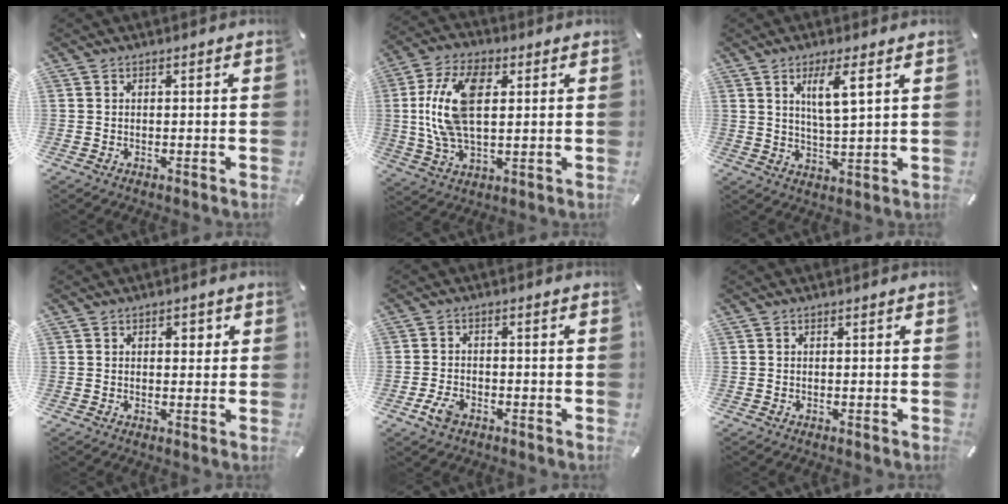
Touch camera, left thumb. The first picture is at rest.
{"total": 15.1, "force": [2.7, 8.5, 12.2], "torque": [-0.271, 0.005, 0.045]}
{"total": 7.4, "force": [3.6, 1.1, 6.4], "torque": [-0.119, -0.005, 0.056]}
{"total": 2.0, "force": [0.7, 1.5, 1.1], "torque": [-0.009, 0.001, 0.005]}
{"total": 4.1, "force": [-2.3, 2.4, 2.4], "torque": [-0.059, 0.005, -0.046]}
{"total": 0.0}